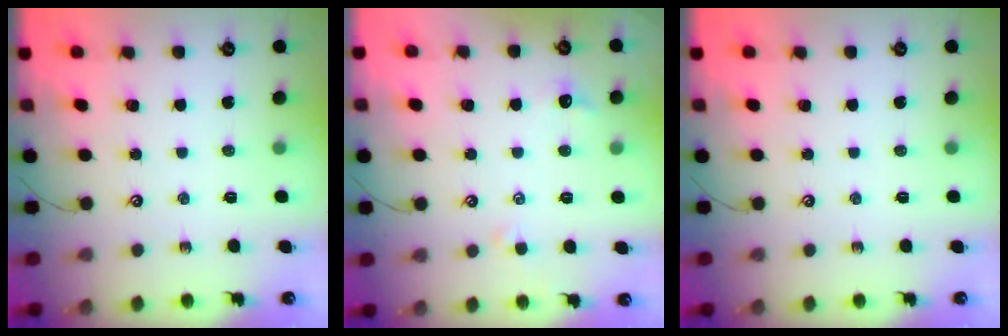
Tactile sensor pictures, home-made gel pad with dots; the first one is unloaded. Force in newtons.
{"total": 1.1, "press": 0.9, "slide": 0.7}
{"total": 0.0}